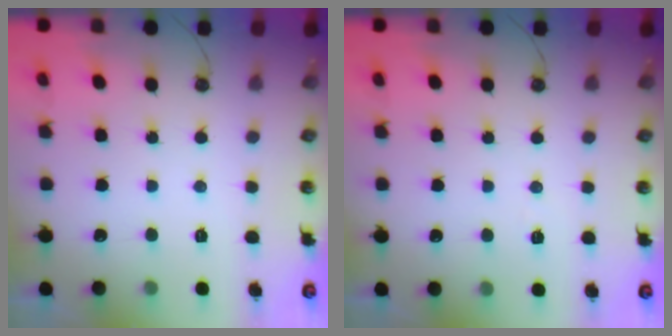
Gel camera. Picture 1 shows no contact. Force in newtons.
{"total": 2.9, "press": 2.2, "slide": 1.9}